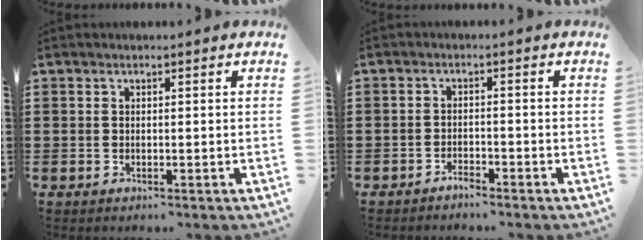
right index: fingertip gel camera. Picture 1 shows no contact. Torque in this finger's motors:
{"motor_torque": [-0.20, 0.28, -0.03, -0.01]}